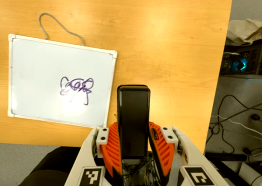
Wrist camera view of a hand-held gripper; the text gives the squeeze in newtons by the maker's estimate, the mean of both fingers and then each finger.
{"total": 4.0, "left": 2.4, "right": 5.6}